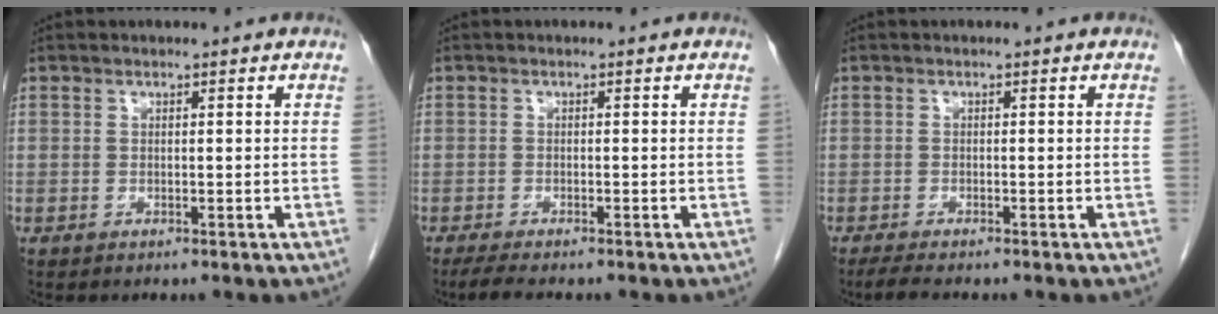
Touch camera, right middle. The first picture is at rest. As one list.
[{"total": 3.1, "force": [-2.5, 0.2, 1.8], "torque": [-0.038, -0.011, -0.040]}, {"total": 2.5, "force": [-2.1, 0.0, 1.4], "torque": [-0.035, -0.010, -0.035]}]